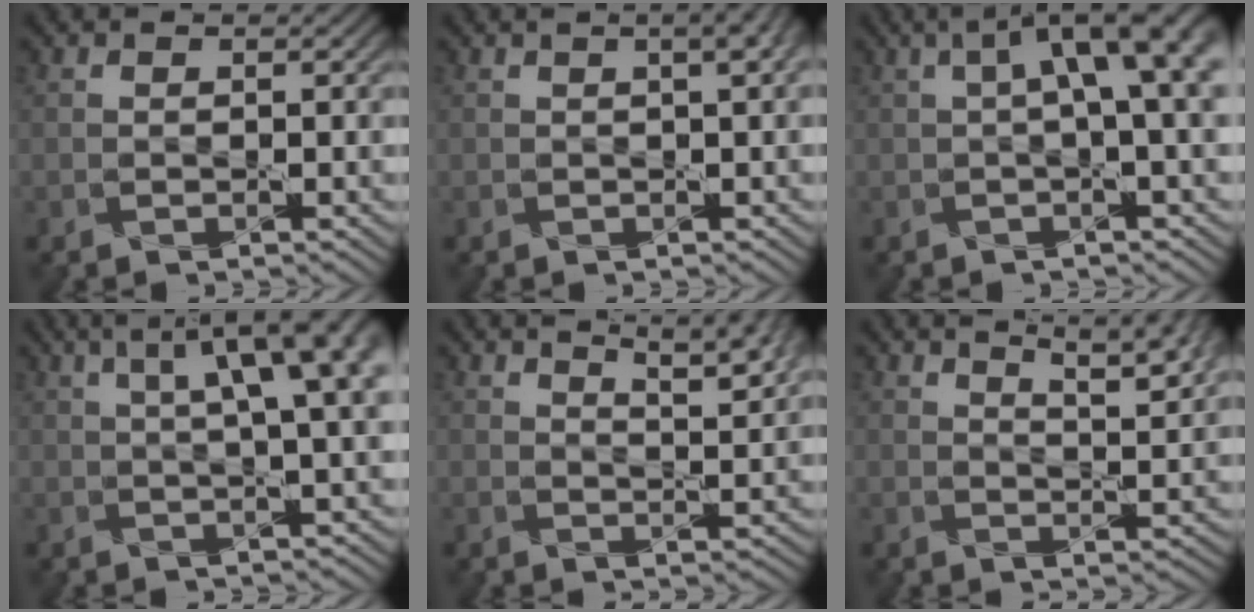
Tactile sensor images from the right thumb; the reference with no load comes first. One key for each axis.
{"total": 3.9, "fx": 1.4, "fy": 1.4, "fz": 3.3, "tx": -0.034, "ty": 0.014, "tz": 0.004}
{"total": 8.6, "fx": 1.7, "fy": 2.5, "fz": 8.1, "tx": -0.106, "ty": 0.021, "tz": 0.023}
{"total": 10.8, "fx": 3.0, "fy": 3.2, "fz": 9.8, "tx": -0.117, "ty": 0.032, "tz": 0.035}
{"total": 6.8, "fx": 4.6, "fy": 1.5, "fz": 4.8, "tx": -0.070, "ty": 0.007, "tz": 0.067}
{"total": 7.5, "fx": 5.0, "fy": 1.7, "fz": 5.4, "tx": -0.074, "ty": 0.007, "tz": 0.070}